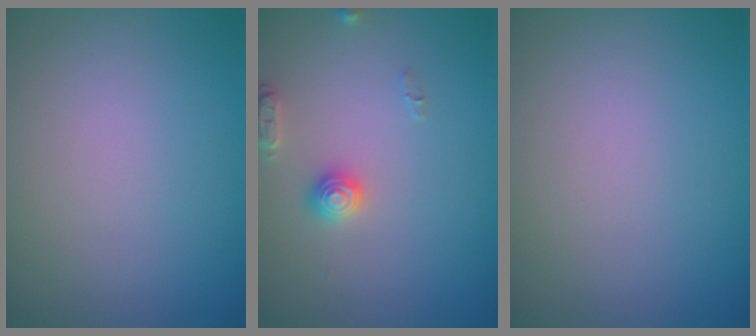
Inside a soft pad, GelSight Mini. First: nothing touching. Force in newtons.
{"total": 2.2, "press": 2.2, "slide": 0.1}
{"total": 0.0}